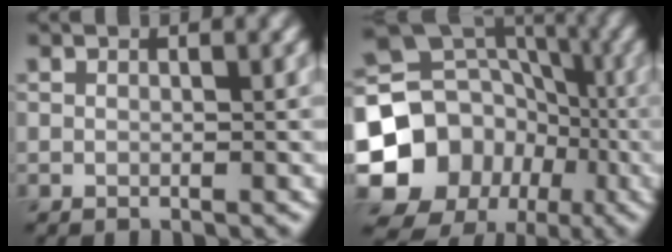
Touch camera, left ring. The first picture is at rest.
{"total": 17.2, "force": [-5.1, 15.5, 5.4], "torque": [-0.115, -0.021, -0.107]}